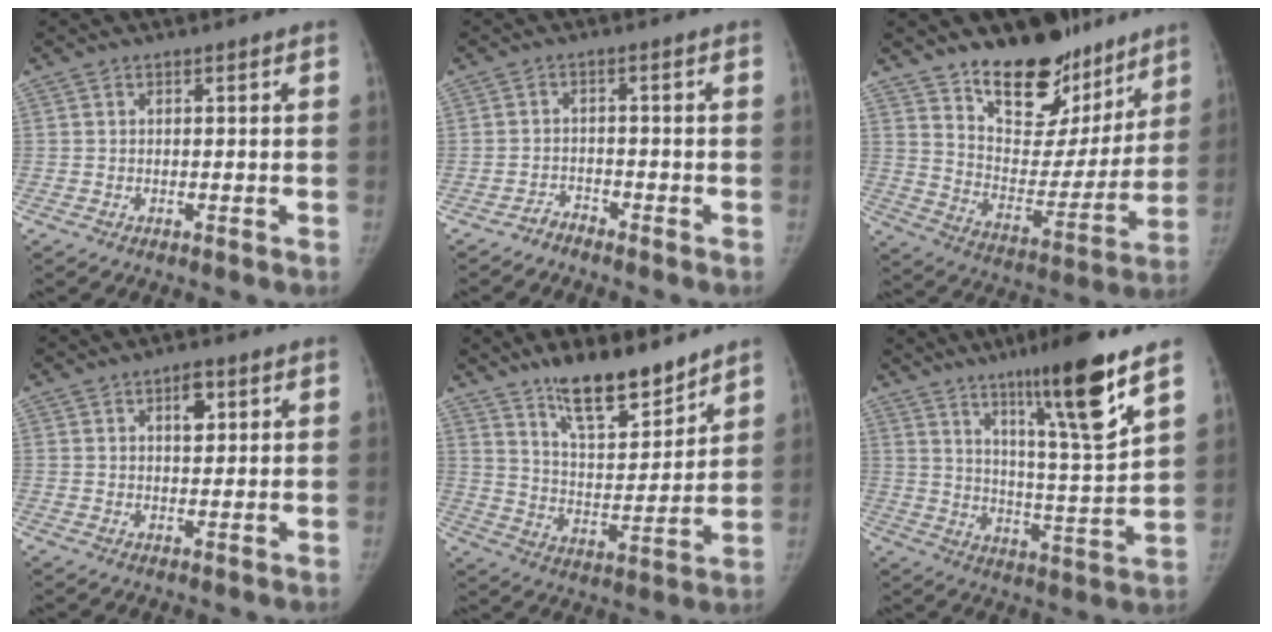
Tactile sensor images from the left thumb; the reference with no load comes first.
{"total": 2.1, "force": [-2.0, 0.4, -0.4], "torque": [0.017, 0.007, -0.038]}
{"total": 21.9, "force": [15.9, 11.4, 10.0], "torque": [-0.089, -0.101, 0.250]}
{"total": 4.5, "force": [2.0, 2.5, 3.2], "torque": [-0.025, -0.008, 0.027]}
{"total": 14.2, "force": [11.2, 4.2, 7.5], "torque": [-0.089, -0.083, 0.195]}
{"total": 17.5, "force": [10.5, 1.1, 14.0], "torque": [-0.210, -0.063, 0.172]}